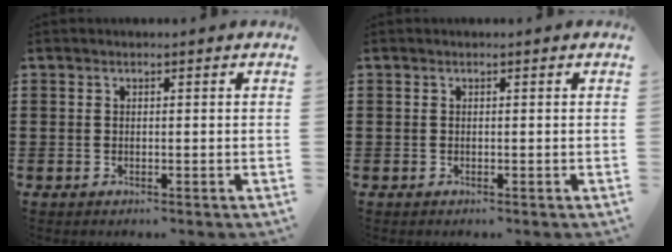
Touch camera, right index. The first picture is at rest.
{"total": 0.0}